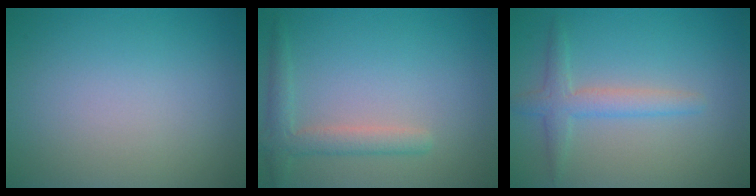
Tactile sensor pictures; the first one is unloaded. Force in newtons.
{"total": 2.6, "press": 2.5, "slide": 0.2}
{"total": 2.7, "press": 2.7, "slide": 0.1}